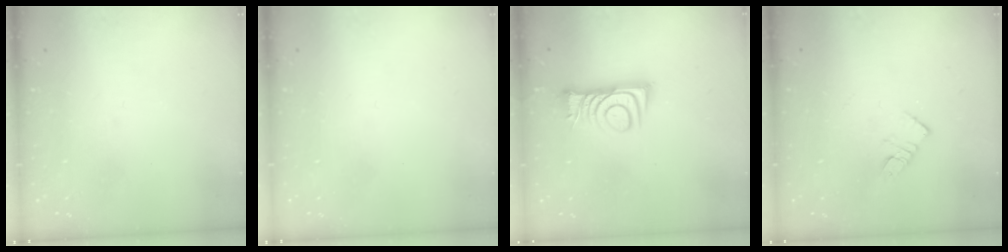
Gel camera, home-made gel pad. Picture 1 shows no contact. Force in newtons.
{"total": 1.8, "press": 1.8, "slide": 0.2}
{"total": 9.2, "press": 9.2, "slide": 0.3}
{"total": 4.9, "press": 4.9, "slide": 0.2}